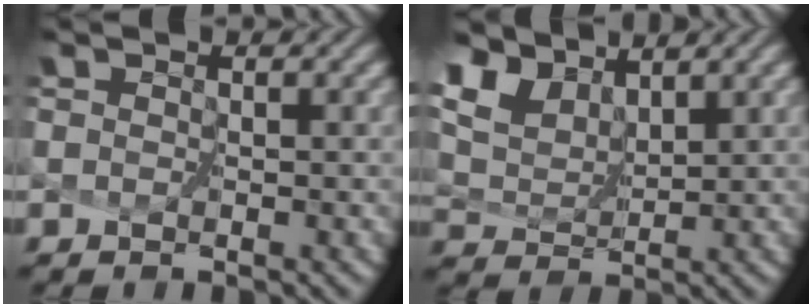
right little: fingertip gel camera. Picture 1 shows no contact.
{"total": 6.3, "force": [5.2, 2.6, 2.6], "torque": [-0.097, 0.007, 0.109]}